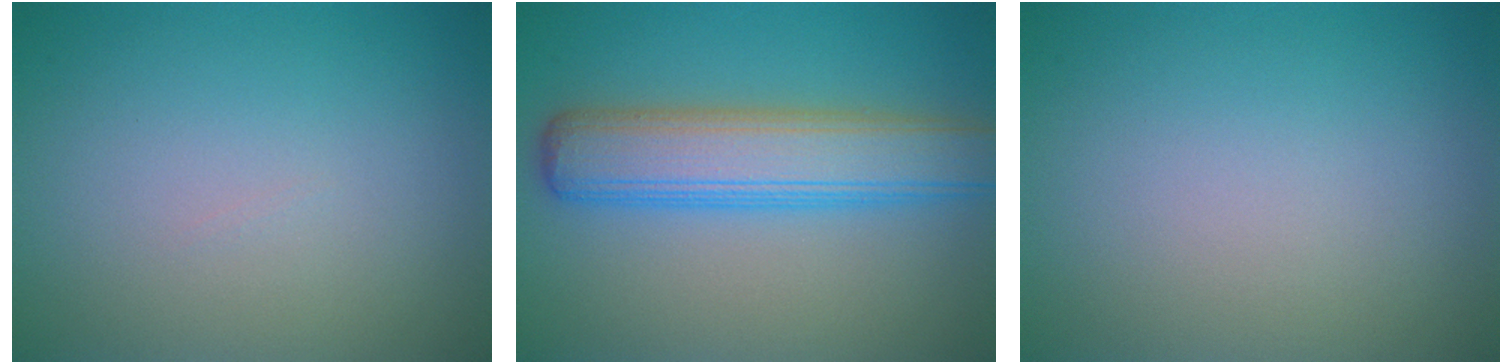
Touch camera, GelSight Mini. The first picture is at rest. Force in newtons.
{"total": 6.8, "press": 6.8, "slide": 0.2}
{"total": 0.0}